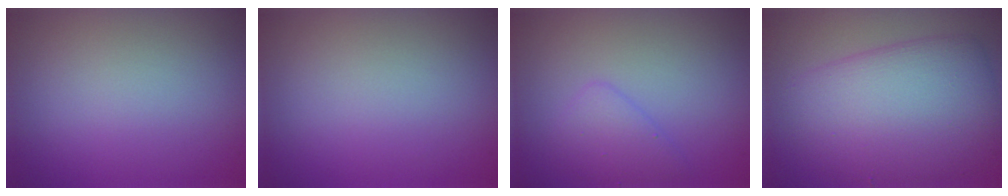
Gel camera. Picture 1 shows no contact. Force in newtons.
{"total": 0.0}
{"total": 2.1, "press": 2.1, "slide": 0.2}
{"total": 7.9, "press": 7.9, "slide": 0.2}